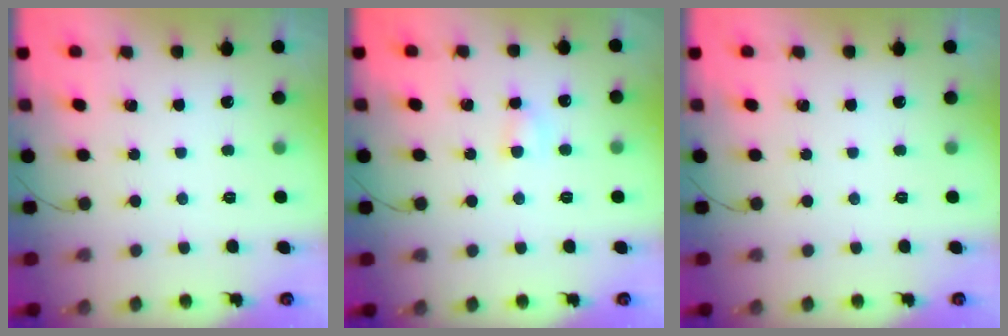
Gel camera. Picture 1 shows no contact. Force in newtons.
{"total": 3.7, "press": 3.6, "slide": 1.1}
{"total": 0.0}